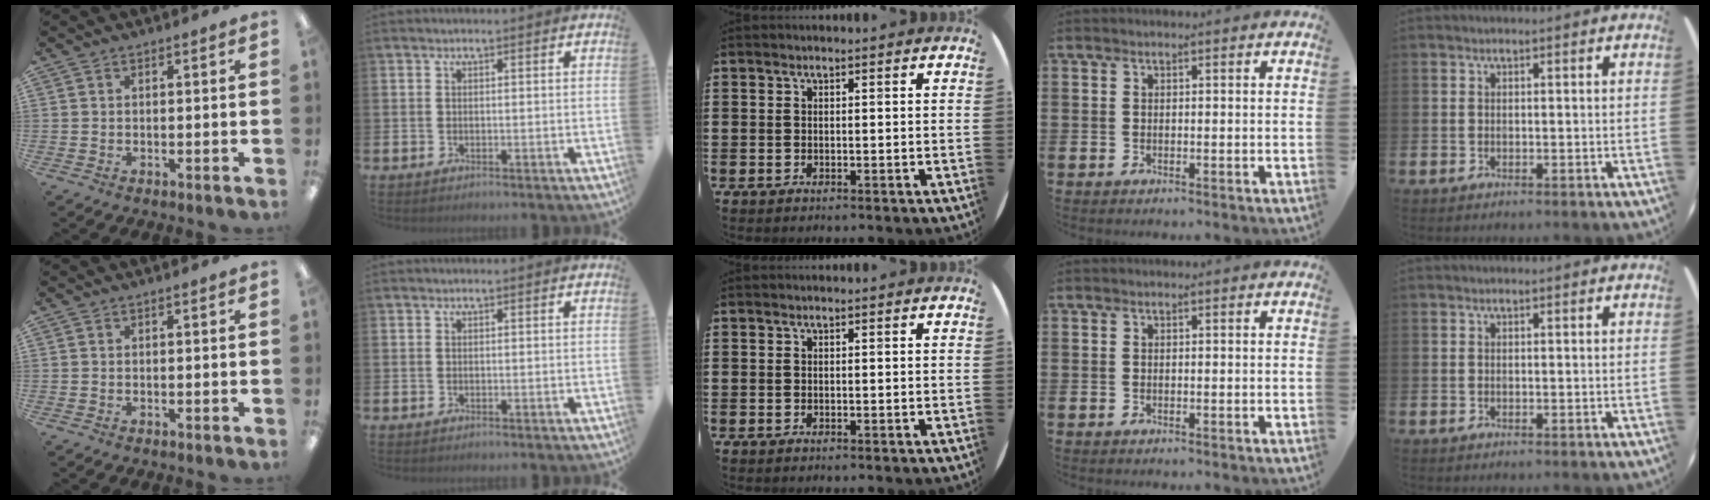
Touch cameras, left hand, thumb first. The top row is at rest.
{}